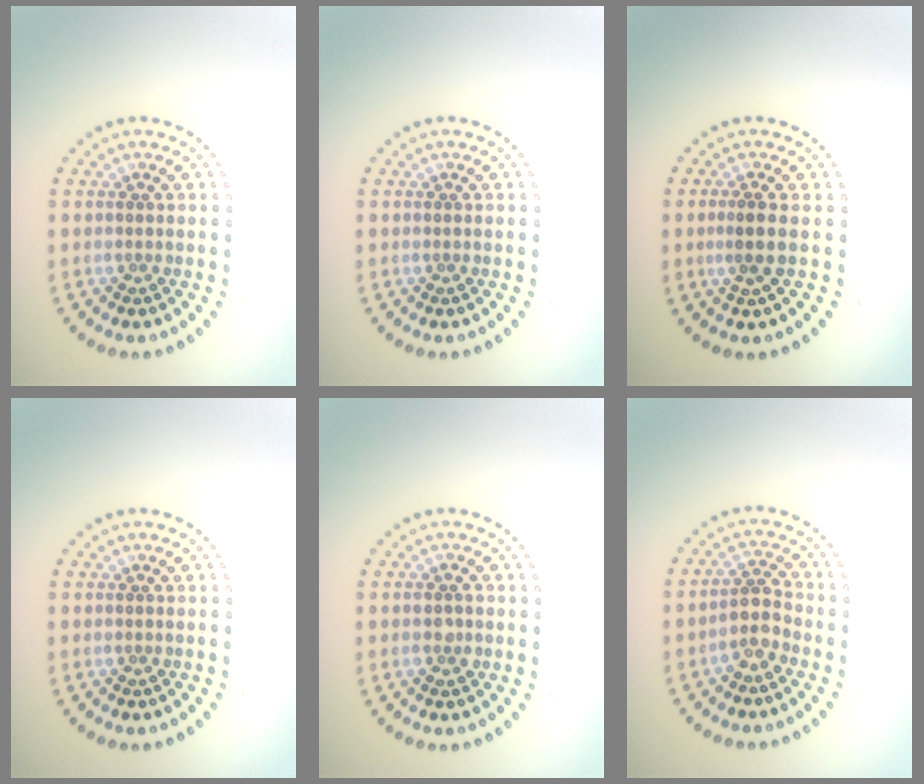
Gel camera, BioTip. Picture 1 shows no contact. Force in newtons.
{"total": 0.0}
{"total": 1.5, "press": 1.0, "slide": 1.0}
{"total": 0.0}
{"total": 1.4, "press": 1.4, "slide": 0.2}
{"total": 2.4, "press": 2.1, "slide": 1.2}